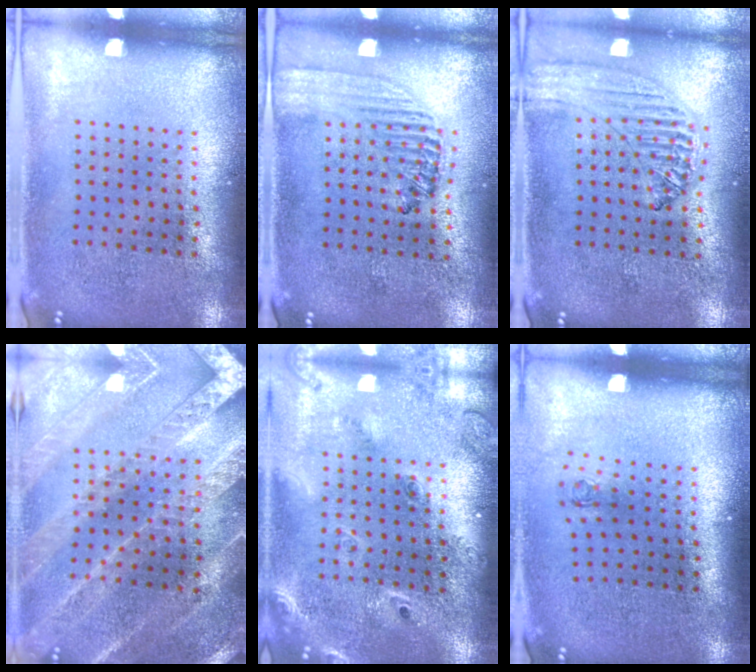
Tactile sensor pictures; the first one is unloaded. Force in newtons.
{"total": 1.4, "press": 1.2, "slide": 0.6}
{"total": 1.3, "press": 1.3, "slide": 0.3}
{"total": 2.2, "press": 2.2, "slide": 0.2}
{"total": 2.3, "press": 1.8, "slide": 1.3}
{"total": 0.7, "press": 0.3, "slide": 0.6}